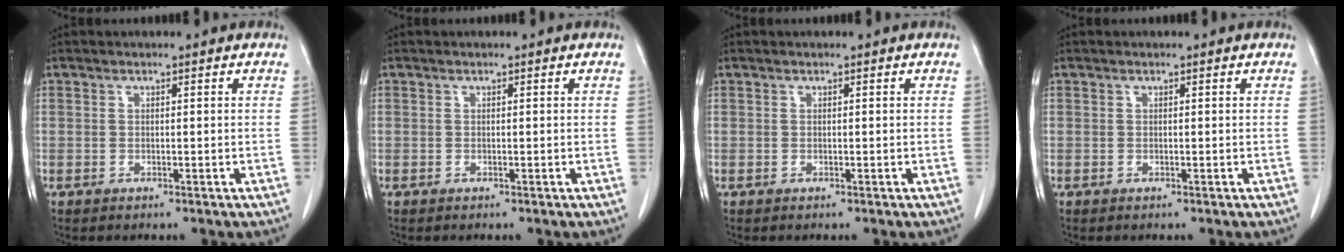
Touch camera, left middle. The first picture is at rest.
{"total": 0.0}
{"total": 0.0}
{"total": 0.0}